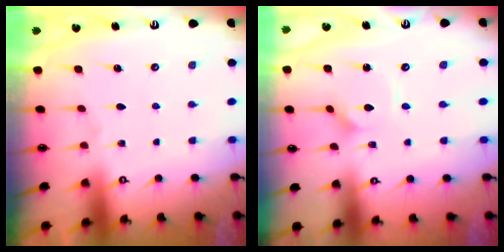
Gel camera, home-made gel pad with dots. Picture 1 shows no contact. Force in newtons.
{"total": 2.3, "press": 2.3, "slide": 0.1}